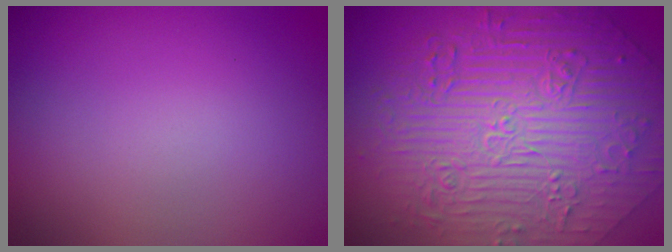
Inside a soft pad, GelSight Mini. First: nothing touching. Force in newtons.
{"total": 10.1, "press": 7.6, "slide": 6.6}